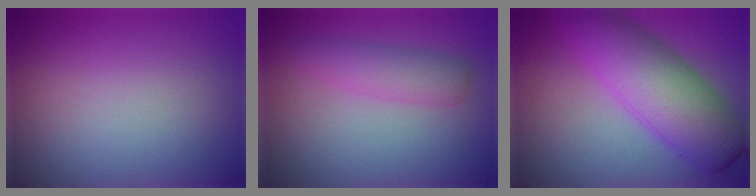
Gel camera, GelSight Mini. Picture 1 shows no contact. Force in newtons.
{"total": 2.9, "press": 2.9, "slide": 0.1}
{"total": 8.4, "press": 8.4, "slide": 0.1}